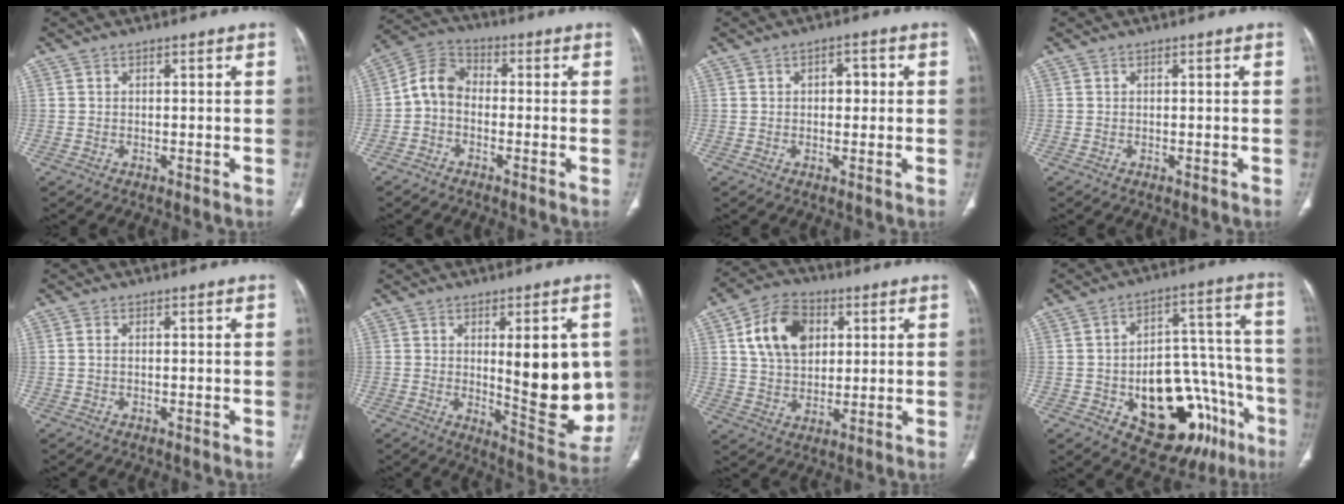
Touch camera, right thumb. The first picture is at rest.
{"total": 6.8, "force": [-1.2, 5.0, 4.5], "torque": [-0.072, 0.027, -0.041]}
{"total": 3.4, "force": [0.5, 2.1, 2.6], "torque": [-0.025, 0.007, 0.005]}
{"total": 0.0}
{"total": 0.8, "force": [0.1, 0.3, 0.7], "torque": [-0.020, 0.004, 0.004]}
{"total": 17.1, "force": [1.2, 6.0, 16.0], "torque": [-0.168, -0.034, 0.032]}
{"total": 12.8, "force": [3.9, 8.9, 8.3], "torque": [-0.123, 0.000, 0.069]}
{"total": 23.8, "force": [-10.2, 13.0, 17.1], "torque": [-0.169, 0.077, -0.125]}